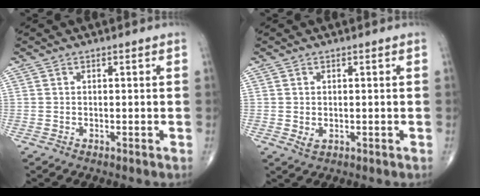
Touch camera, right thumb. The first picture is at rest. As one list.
[{"total": 1.5, "force": [0.0, 0.9, 1.2], "torque": [-0.020, -0.001, 0.006]}]